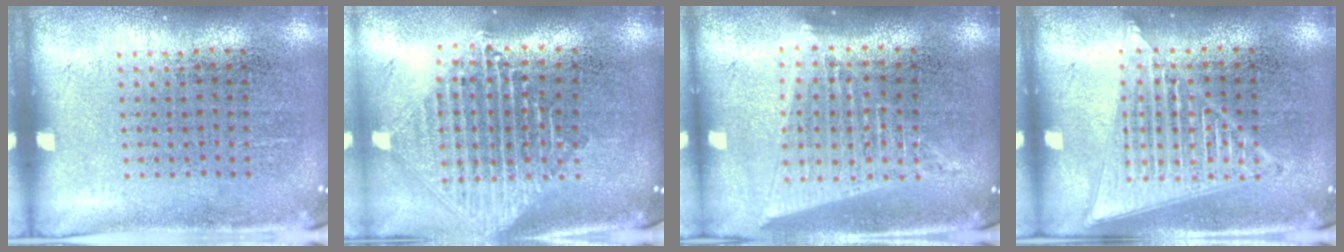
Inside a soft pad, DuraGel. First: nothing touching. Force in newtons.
{"total": 2.3, "press": 1.8, "slide": 1.4}
{"total": 1.8, "press": 1.6, "slide": 0.9}
{"total": 2.0, "press": 2.0, "slide": 0.2}